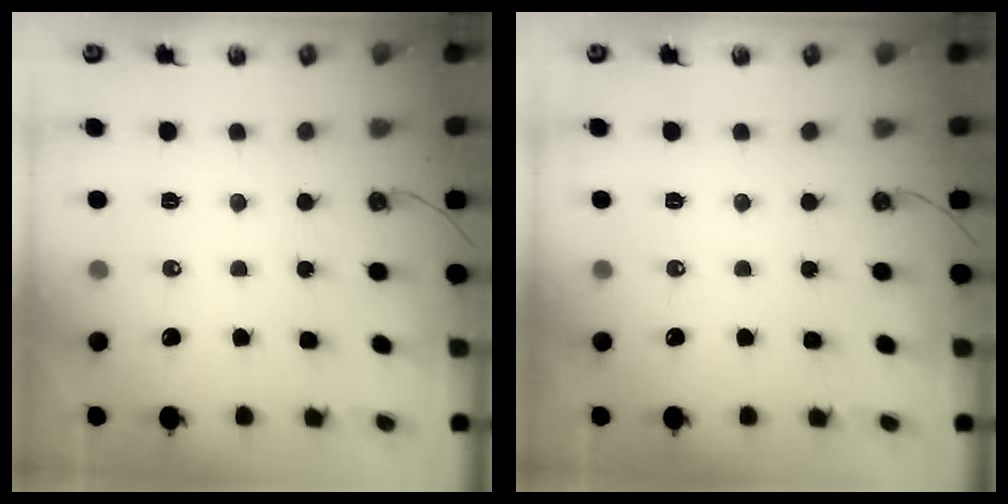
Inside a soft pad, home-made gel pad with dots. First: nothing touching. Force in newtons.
{"total": 0.0}